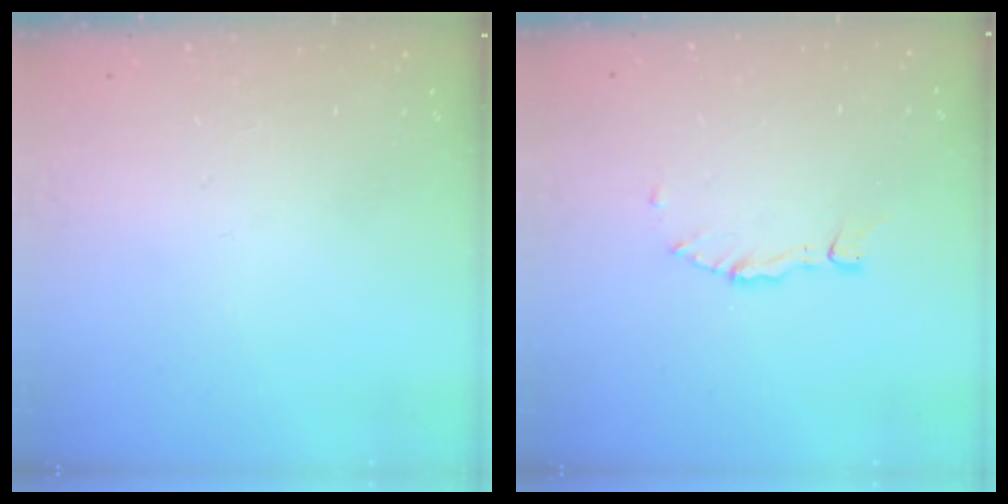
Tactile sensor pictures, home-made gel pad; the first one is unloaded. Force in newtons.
{"total": 3.0, "press": 2.9, "slide": 0.3}